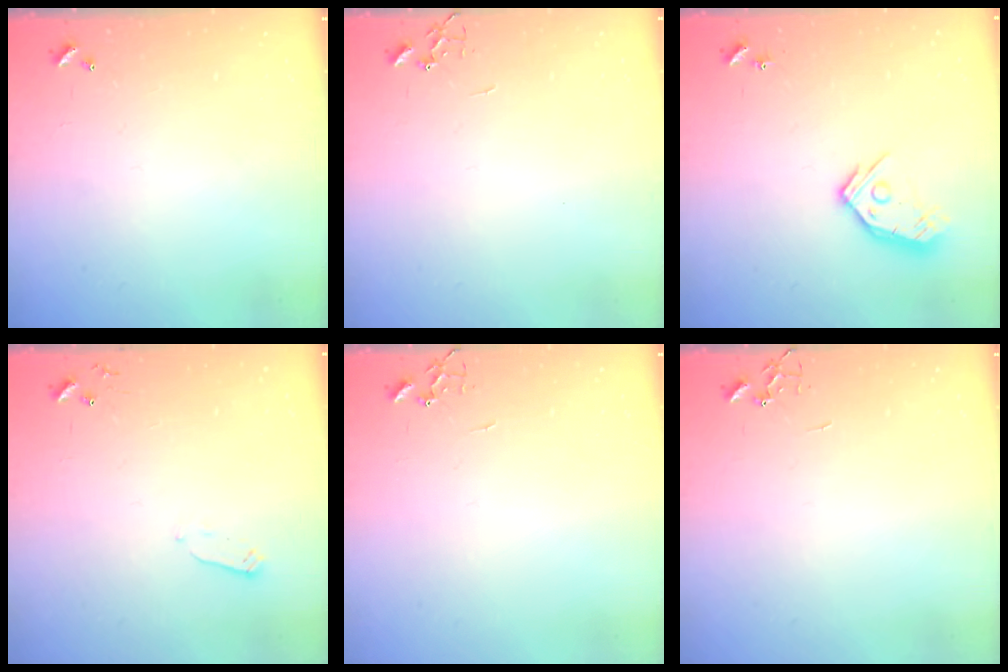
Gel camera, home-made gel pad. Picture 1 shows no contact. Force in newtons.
{"total": 0.0}
{"total": 11.0, "press": 10.9, "slide": 1.2}
{"total": 2.4, "press": 2.4, "slide": 0.4}
{"total": 0.0}
{"total": 0.0}